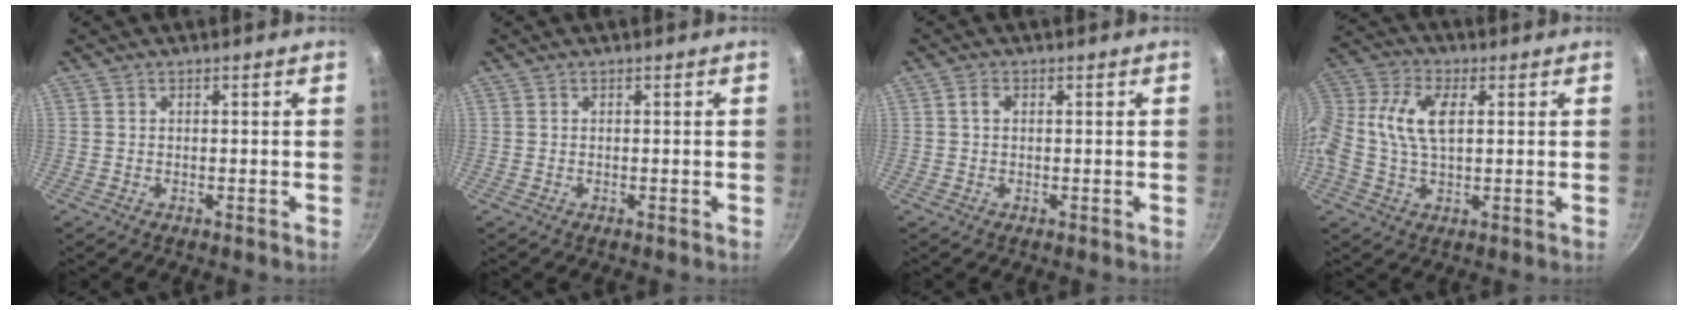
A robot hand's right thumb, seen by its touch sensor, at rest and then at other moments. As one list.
[{"total": 0.0}, {"total": 1.5, "force": [0.2, 1.1, 1.1], "torque": [-0.018, 0.006, 0.001]}, {"total": 11.3, "force": [1.3, 6.5, 9.1], "torque": [-0.188, 0.024, 0.006]}]